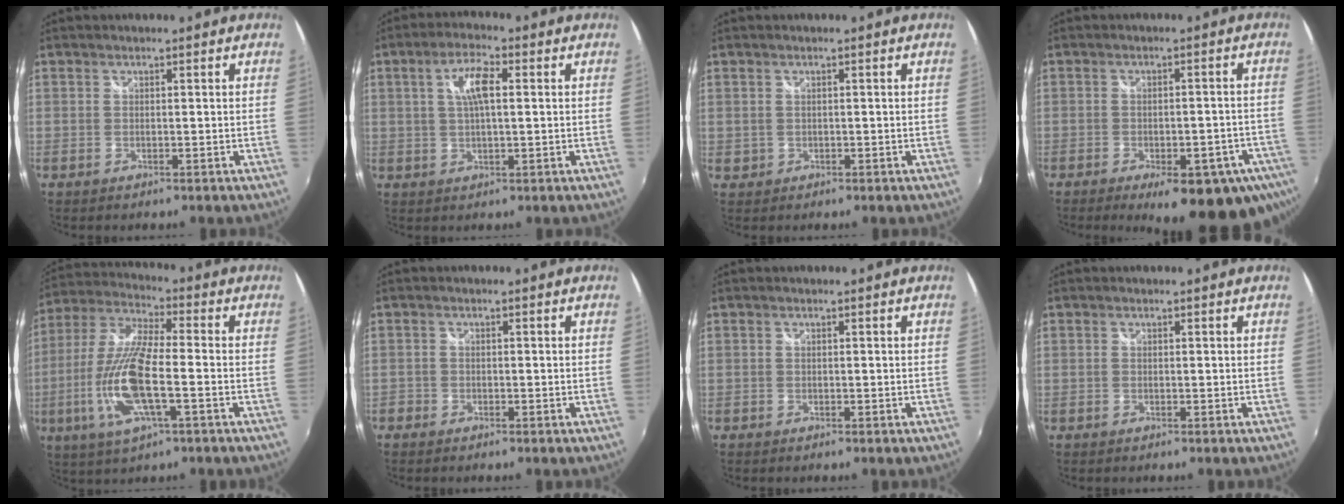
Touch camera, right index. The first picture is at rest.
{"total": 6.1, "force": [1.3, 1.9, 5.7], "torque": [-0.104, 0.009, 0.026]}
{"total": 1.3, "force": [0.1, 1.2, 0.4], "torque": [-0.004, -0.001, 0.002]}
{"total": 17.7, "force": [-10.6, 6.5, 12.6], "torque": [-0.172, -0.034, -0.124]}
{"total": 15.6, "force": [-4.2, 4.0, 14.5], "torque": [-0.307, -0.012, -0.083]}
{"total": 1.4, "force": [-1.1, 0.9, 0.2], "torque": [-0.010, -0.002, -0.022]}
{"total": 0.0}
{"total": 0.0}